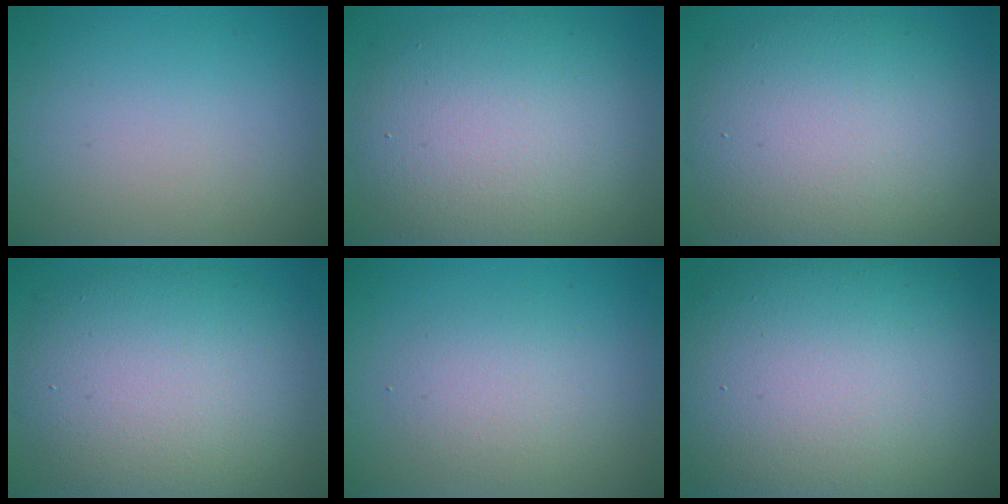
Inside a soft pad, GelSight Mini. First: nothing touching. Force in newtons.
{"total": 10.6, "press": 10.6, "slide": 0.8}
{"total": 9.8, "press": 9.8, "slide": 1.1}
{"total": 9.8, "press": 9.8, "slide": 1.1}
{"total": 2.6, "press": 2.6, "slide": 0.1}
{"total": 17.1, "press": 17.1, "slide": 0.8}